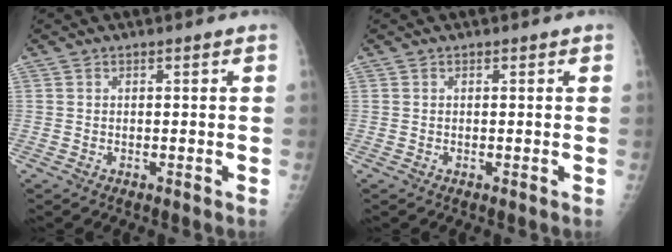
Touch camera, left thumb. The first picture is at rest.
{"total": 0.0}